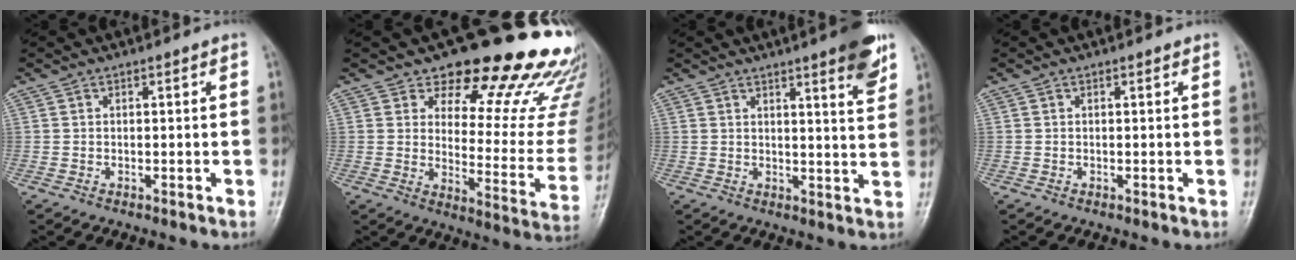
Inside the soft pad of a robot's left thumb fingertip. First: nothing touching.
{"total": 22.7, "force": [18.7, 7.6, 10.4], "torque": [-0.082, -0.145, 0.228]}
{"total": 7.8, "force": [4.9, 1.0, 6.0], "torque": [-0.068, -0.026, 0.061]}
{"total": 0.0}